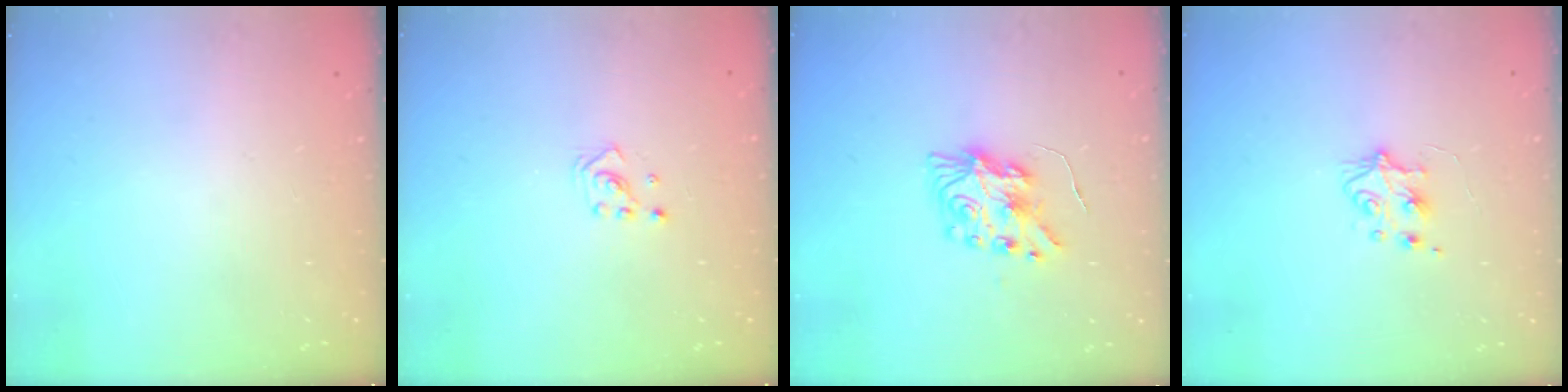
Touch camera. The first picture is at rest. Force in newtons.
{"total": 2.2, "press": 2.2, "slide": 0.2}
{"total": 8.4, "press": 8.4, "slide": 0.3}
{"total": 6.1, "press": 6.0, "slide": 0.9}